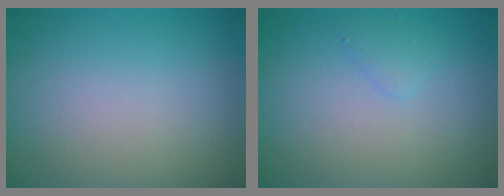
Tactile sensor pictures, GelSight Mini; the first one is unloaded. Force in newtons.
{"total": 1.0, "press": 1.0, "slide": 0.1}